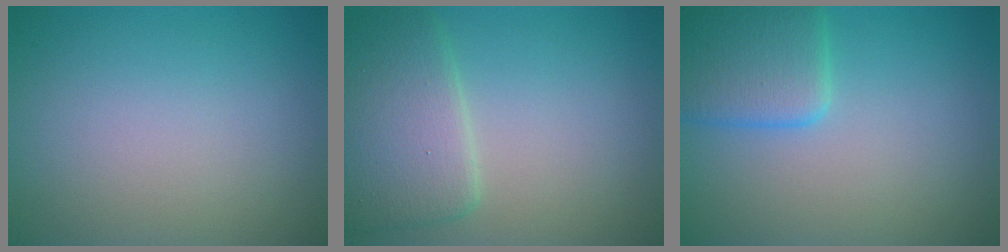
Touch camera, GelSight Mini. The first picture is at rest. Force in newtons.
{"total": 4.9, "press": 4.9, "slide": 0.1}
{"total": 4.4, "press": 4.4, "slide": 0.2}